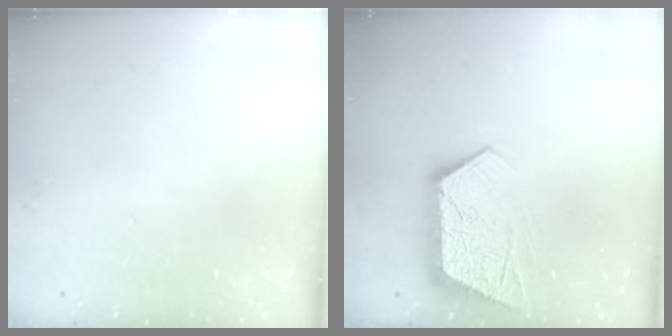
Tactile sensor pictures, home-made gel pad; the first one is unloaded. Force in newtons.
{"total": 10.4, "press": 10.3, "slide": 0.9}